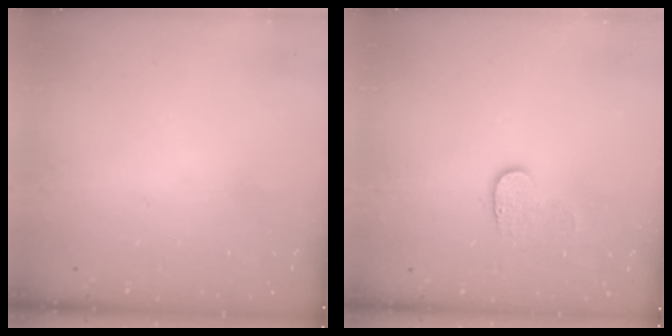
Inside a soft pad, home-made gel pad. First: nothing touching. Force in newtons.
{"total": 5.1, "press": 5.1, "slide": 0.5}